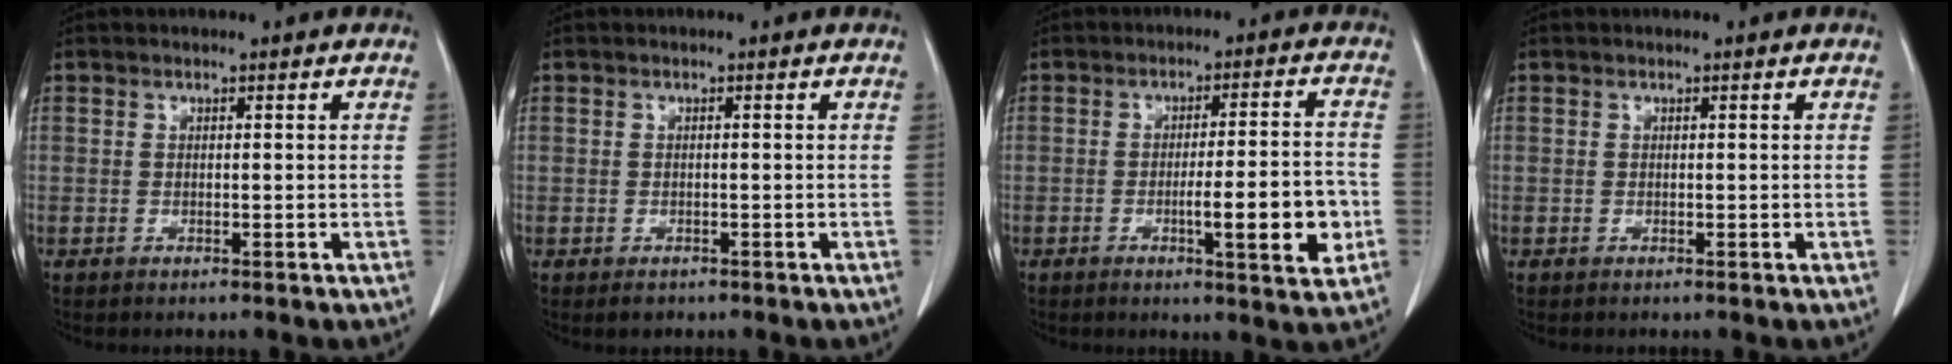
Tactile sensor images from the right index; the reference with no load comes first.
{"total": 1.4, "force": [-0.9, 1.0, 0.3], "torque": [-0.008, 0.000, -0.009]}
{"total": 9.8, "force": [-2.8, 0.8, 9.4], "torque": [-0.135, -0.002, -0.038]}
{"total": 0.0}